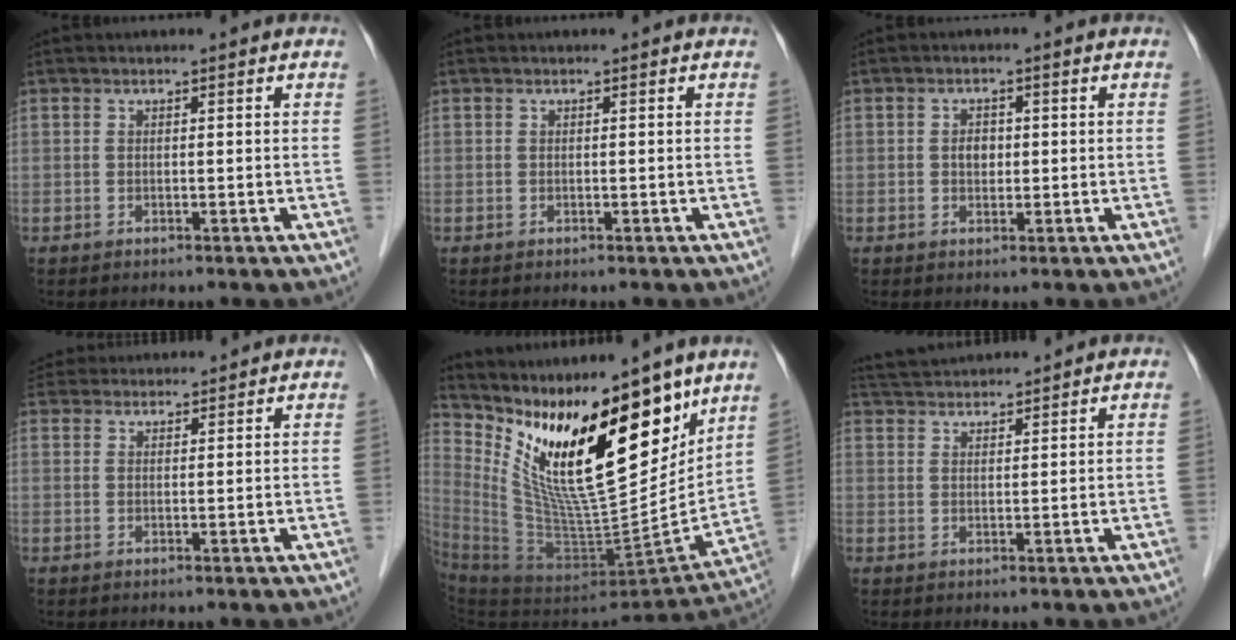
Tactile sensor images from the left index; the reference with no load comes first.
{"total": 0.0}
{"total": 2.2, "force": [0.1, 1.7, 1.4], "torque": [-0.025, 0.004, 0.003]}
{"total": 9.2, "force": [8.8, 1.9, 2.0], "torque": [-0.034, 0.040, 0.140]}
{"total": 25.9, "force": [15.1, 7.3, 19.8], "torque": [-0.362, -0.008, 0.268]}
{"total": 7.6, "force": [7.4, 0.8, 1.6], "torque": [-0.037, 0.038, 0.125]}